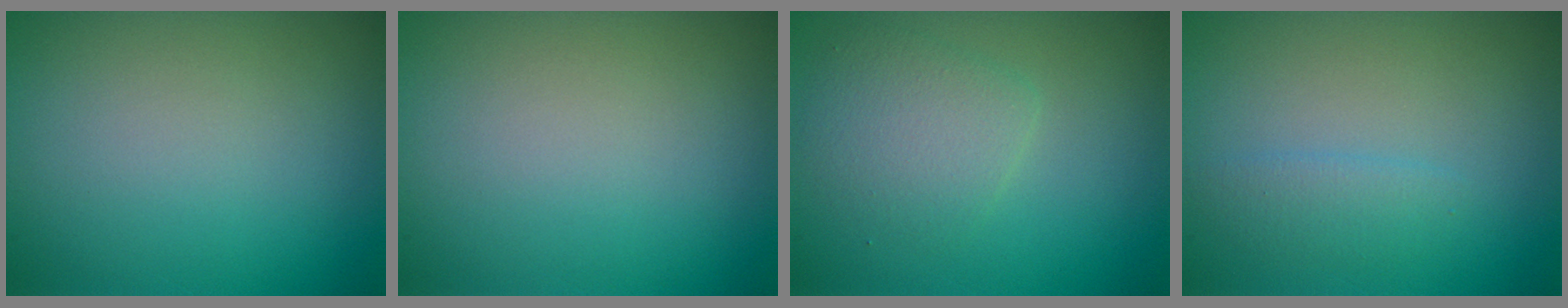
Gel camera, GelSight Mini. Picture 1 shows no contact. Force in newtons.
{"total": 0.0}
{"total": 2.7, "press": 2.7, "slide": 0.1}
{"total": 1.5, "press": 1.5, "slide": 0.0}